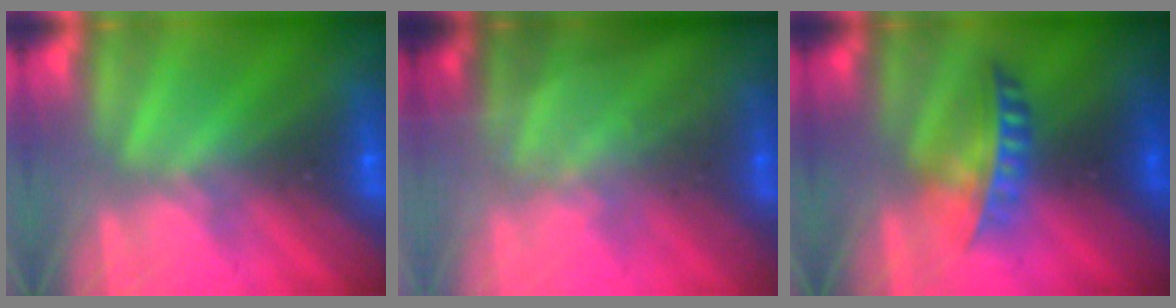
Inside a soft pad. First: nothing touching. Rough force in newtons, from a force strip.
{"total": 1.3}
{"total": 5.9}